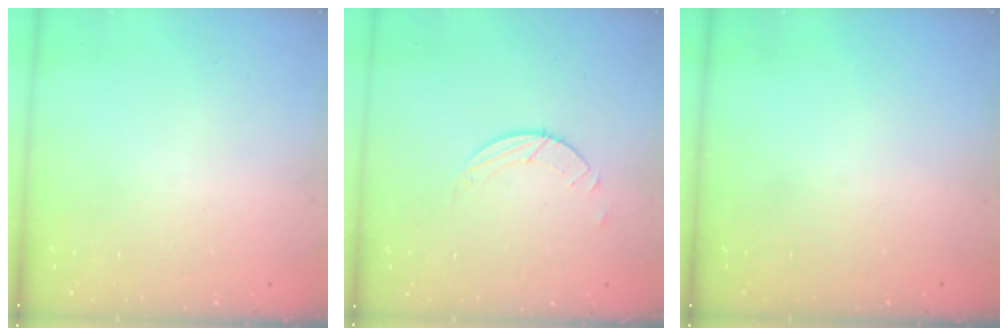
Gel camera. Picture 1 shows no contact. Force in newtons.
{"total": 1.7, "press": 1.7, "slide": 0.2}
{"total": 0.0}